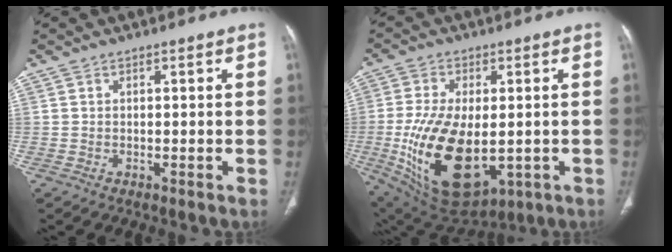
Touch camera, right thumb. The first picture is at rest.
{"total": 20.4, "force": [-3.1, 11.1, 16.9], "torque": [-0.321, -0.020, -0.023]}